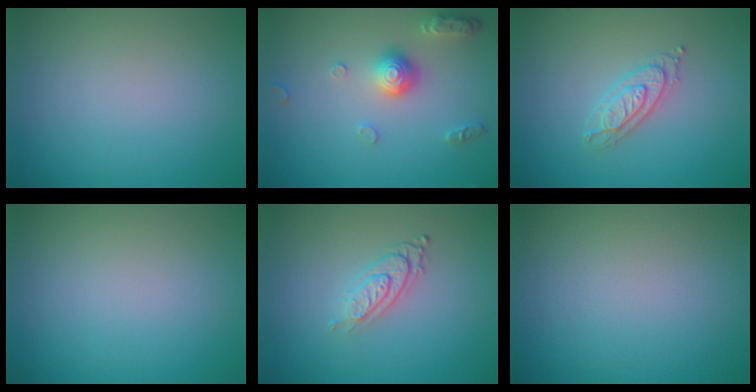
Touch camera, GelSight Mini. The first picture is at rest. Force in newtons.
{"total": 3.0, "press": 2.9, "slide": 0.7}
{"total": 2.3, "press": 2.3, "slide": 0.4}
{"total": 0.0}
{"total": 3.0, "press": 2.0, "slide": 2.2}
{"total": 0.0}